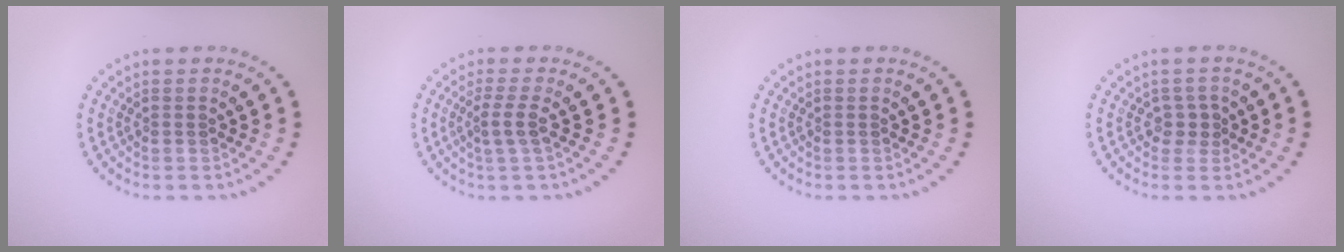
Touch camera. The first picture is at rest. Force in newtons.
{"total": 2.0, "press": 1.5, "slide": 1.3}
{"total": 0.0}
{"total": 1.6, "press": 1.3, "slide": 0.9}